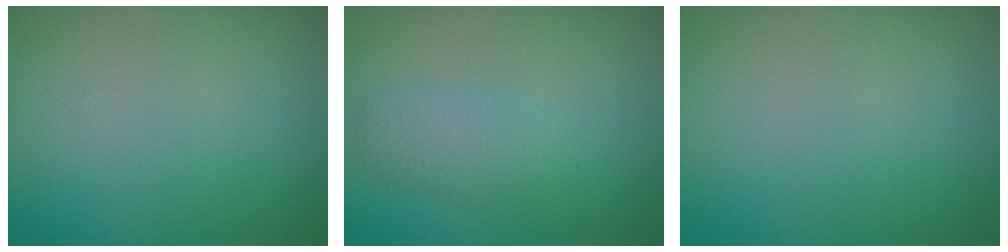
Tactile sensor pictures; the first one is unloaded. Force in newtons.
{"total": 2.2, "press": 2.2, "slide": 0.0}
{"total": 0.0}